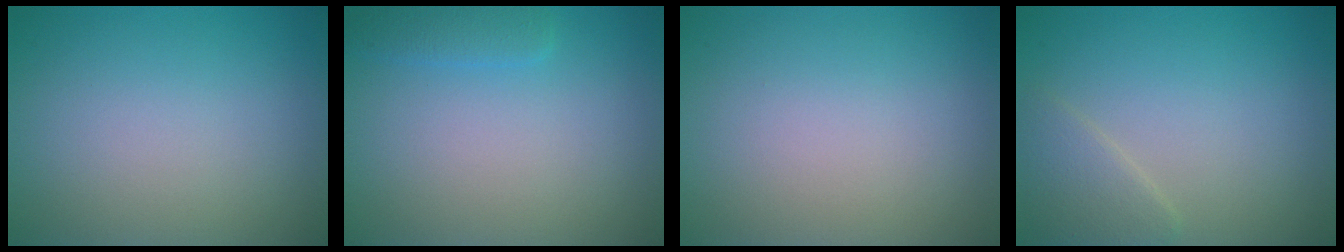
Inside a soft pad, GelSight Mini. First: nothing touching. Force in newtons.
{"total": 1.4, "press": 1.4, "slide": 0.1}
{"total": 0.0}
{"total": 2.1, "press": 2.1, "slide": 0.1}